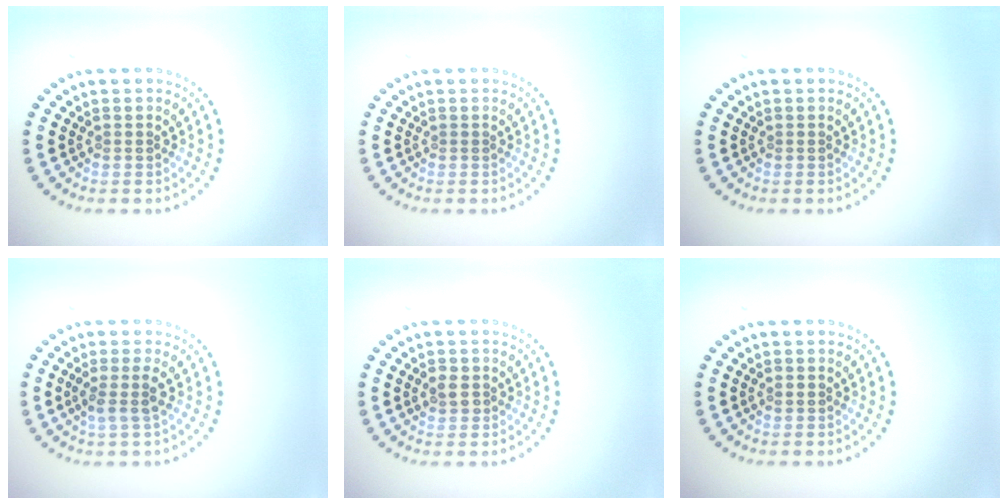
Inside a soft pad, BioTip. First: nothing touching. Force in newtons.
{"total": 0.0}
{"total": 0.0}
{"total": 1.9, "press": 1.5, "slide": 1.1}
{"total": 1.6, "press": 1.6, "slide": 0.3}
{"total": 0.8, "press": 0.8, "slide": 0.1}